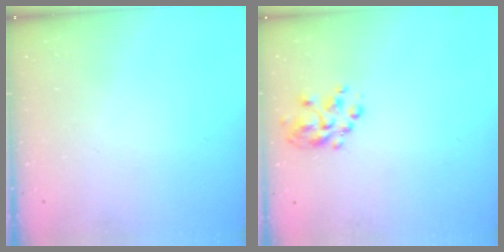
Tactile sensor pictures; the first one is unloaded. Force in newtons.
{"total": 4.9, "press": 4.7, "slide": 1.2}